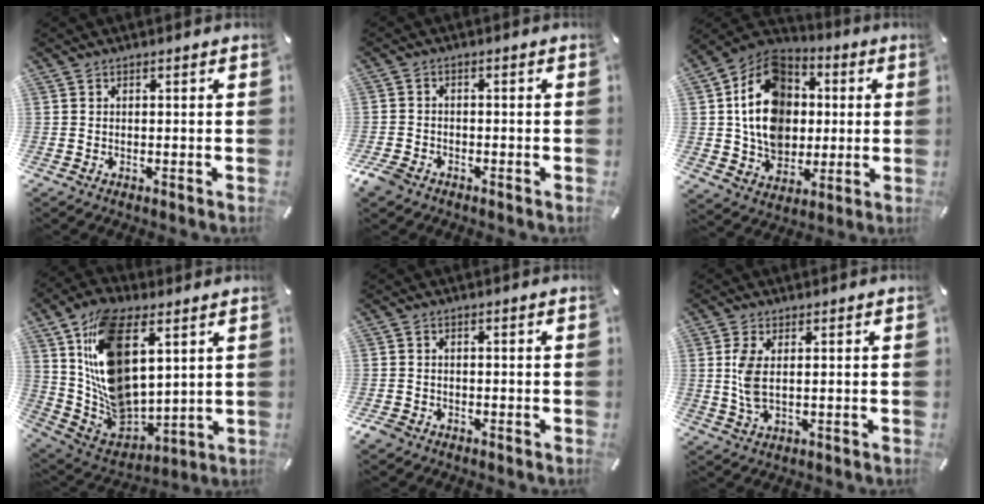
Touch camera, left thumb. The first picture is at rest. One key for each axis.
{"total": 3.4, "fx": -2.5, "fy": 1.9, "fz": 1.2, "tx": -0.038, "ty": 0.009, "tz": -0.052}
{"total": 17.1, "fx": 0.9, "fy": 14.5, "fz": 9.0, "tx": -0.167, "ty": 0.001, "tz": 0.021}
{"total": 19.2, "fx": 7.7, "fy": 11.5, "fz": 13.3, "tx": -0.281, "ty": -0.042, "tz": 0.141}
{"total": 2.2, "fx": -1.5, "fy": 1.5, "fz": 0.7, "tx": -0.018, "ty": 0.006, "tz": -0.032}
{"total": 6.2, "fx": 0.9, "fy": 2.6, "fz": 5.6, "tx": -0.130, "ty": 0.000, "tz": 0.010}